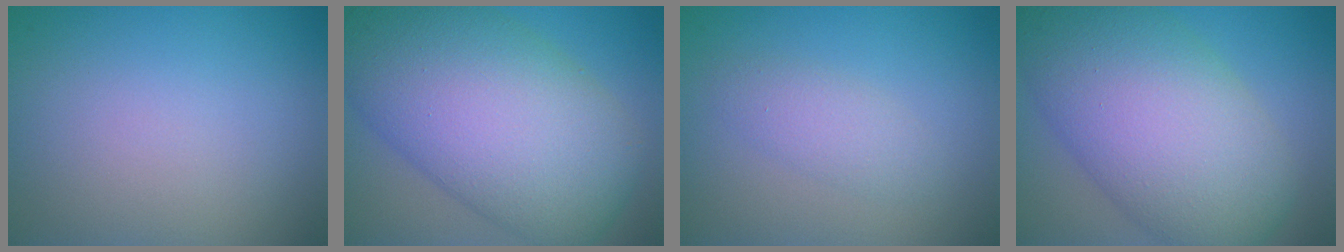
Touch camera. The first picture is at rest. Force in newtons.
{"total": 14.0, "press": 14.0, "slide": 0.3}
{"total": 1.9, "press": 1.9, "slide": 0.1}
{"total": 12.1, "press": 12.1, "slide": 0.2}